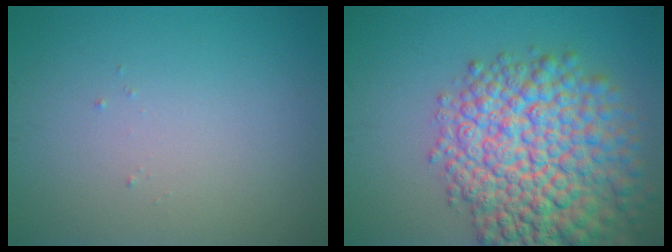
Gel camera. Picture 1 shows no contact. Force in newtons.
{"total": 11.9, "press": 11.9, "slide": 0.3}